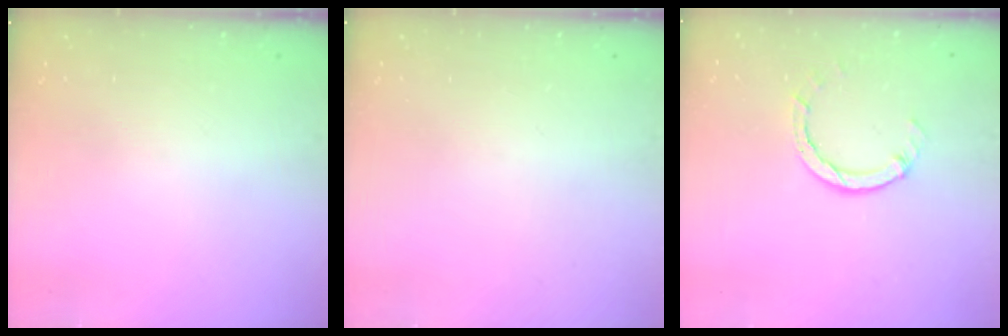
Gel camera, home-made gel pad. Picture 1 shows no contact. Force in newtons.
{"total": 0.0}
{"total": 3.8, "press": 3.8, "slide": 0.4}